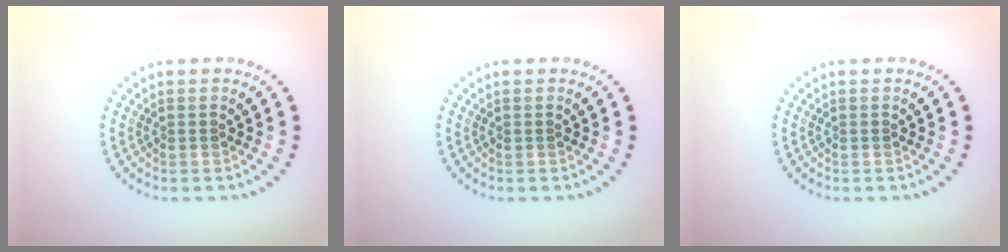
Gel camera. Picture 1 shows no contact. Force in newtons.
{"total": 0.0}
{"total": 0.0}